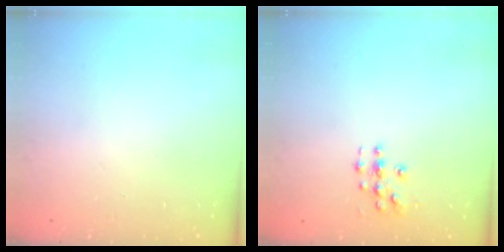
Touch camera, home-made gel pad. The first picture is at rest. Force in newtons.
{"total": 3.9, "press": 3.9, "slide": 0.2}